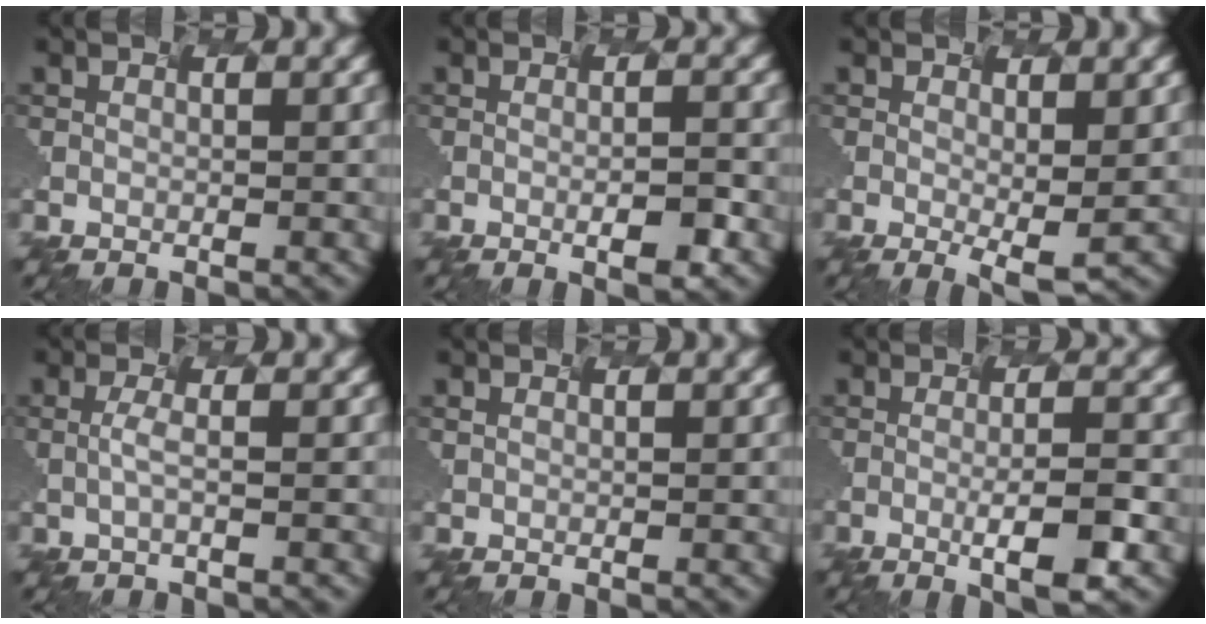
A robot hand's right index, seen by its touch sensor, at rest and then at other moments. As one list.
[{"total": 2.1, "force": [-1.4, -0.3, 1.6], "torque": [-0.040, -0.005, 0.010]}, {"total": 1.8, "force": [-0.6, -0.4, 1.7], "torque": [-0.042, -0.014, 0.021]}, {"total": 1.1, "force": [-0.9, -0.6, 0.0], "torque": [-0.026, -0.007, 0.010]}, {"total": 0.0}, {"total": 3.6, "force": [-1.7, 0.0, 3.1], "torque": [-0.065, -0.008, 0.002]}]